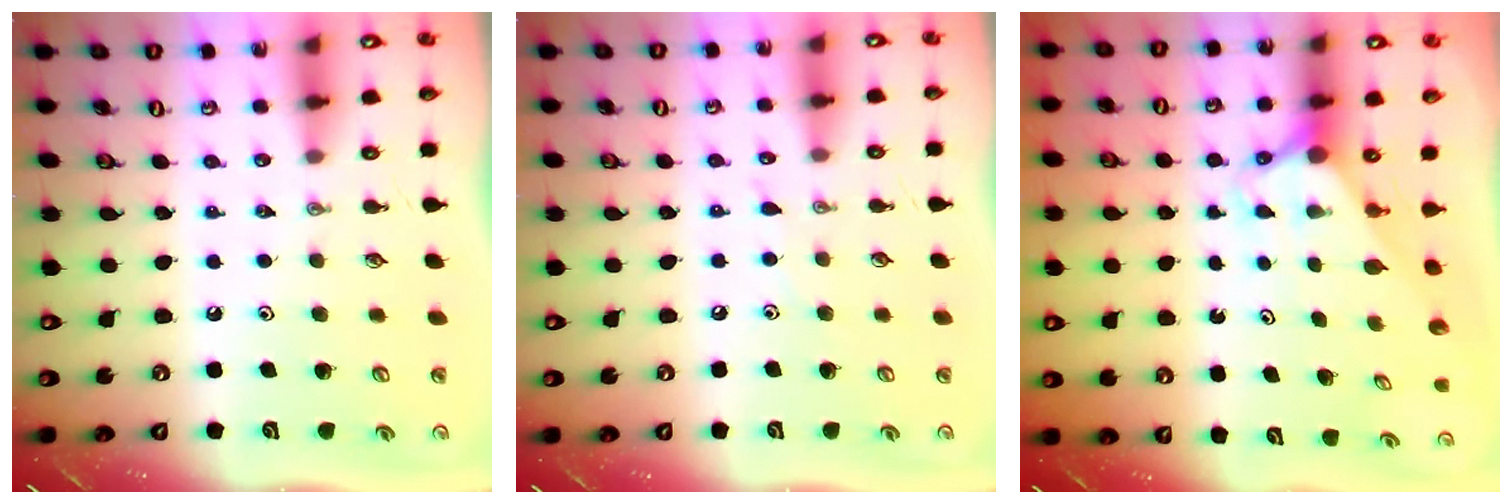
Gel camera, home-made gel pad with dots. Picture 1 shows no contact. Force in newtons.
{"total": 3.8, "press": 3.8, "slide": 0.6}
{"total": 2.9, "press": 2.9, "slide": 0.0}